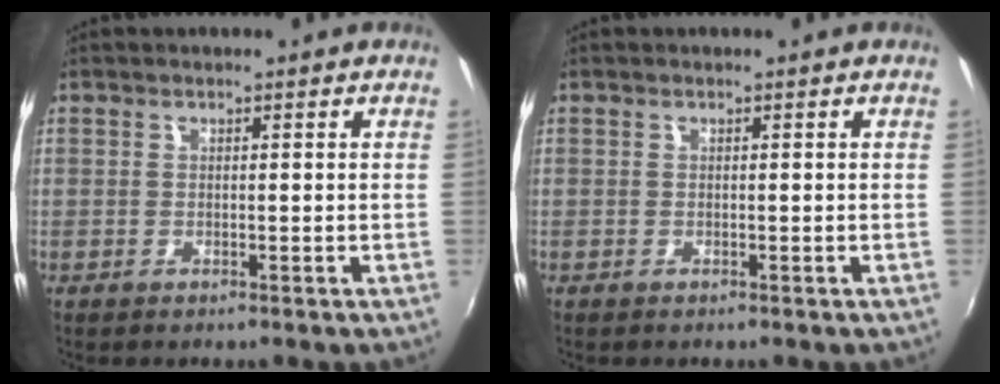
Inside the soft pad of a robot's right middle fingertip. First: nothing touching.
{"total": 0.0}